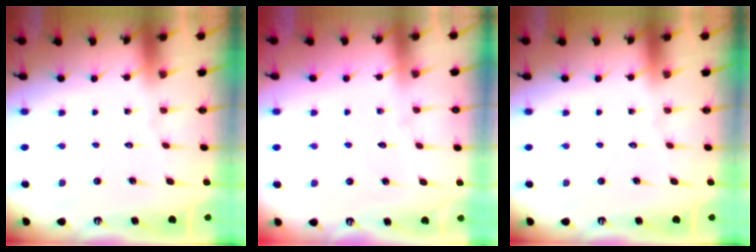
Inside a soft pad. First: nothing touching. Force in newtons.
{"total": 3.0, "press": 3.0, "slide": 0.3}
{"total": 0.0}